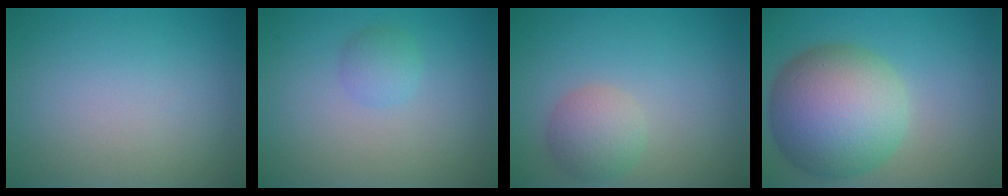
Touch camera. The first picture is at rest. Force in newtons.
{"total": 1.5, "press": 1.5, "slide": 0.1}
{"total": 3.0, "press": 3.0, "slide": 0.1}
{"total": 10.9, "press": 10.9, "slide": 0.5}